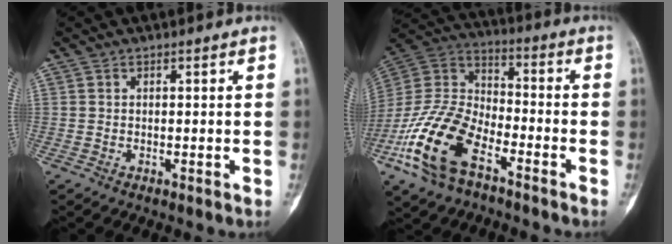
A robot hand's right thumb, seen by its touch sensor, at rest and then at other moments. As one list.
[{"total": 18.8, "force": [-9.3, 9.7, 13.1], "torque": [-0.263, 0.051, -0.185]}]